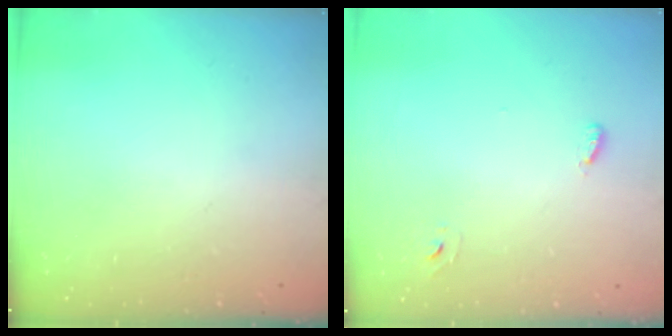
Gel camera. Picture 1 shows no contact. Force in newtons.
{"total": 2.6, "press": 2.5, "slide": 0.6}